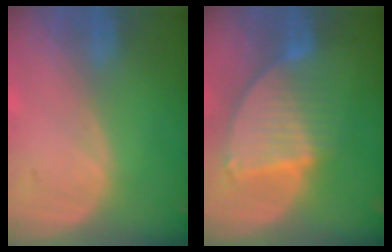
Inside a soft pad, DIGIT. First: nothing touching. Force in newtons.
{"total": 8.5, "press": 7.5, "slide": 4.1}